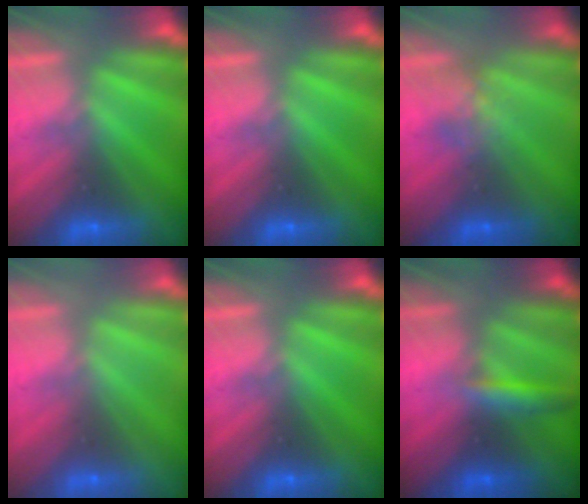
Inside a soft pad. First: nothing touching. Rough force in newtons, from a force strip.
{"total": 0.0}
{"total": 4.4}
{"total": 3.0}
{"total": 0.0}
{"total": 2.9}